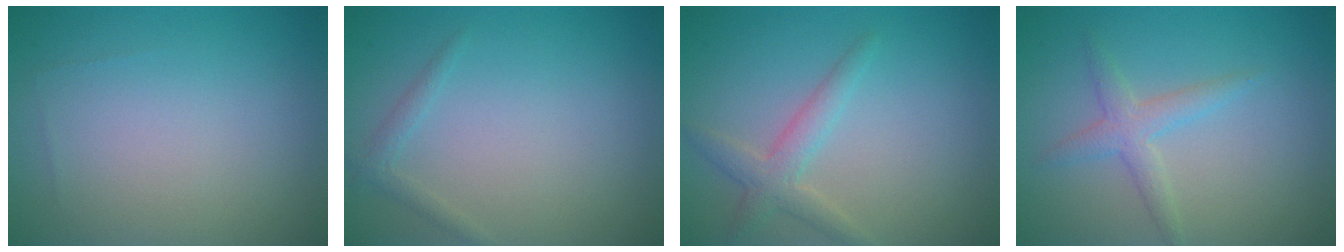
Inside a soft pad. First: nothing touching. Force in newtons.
{"total": 1.1, "press": 1.1, "slide": 0.1}
{"total": 2.4, "press": 2.4, "slide": 0.1}
{"total": 2.2, "press": 2.2, "slide": 0.1}